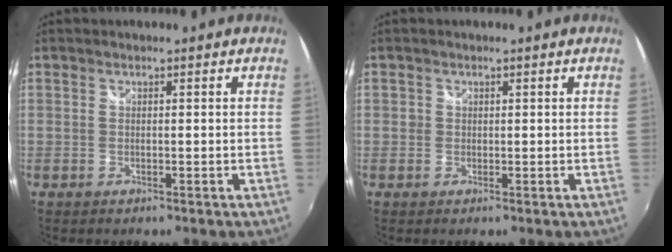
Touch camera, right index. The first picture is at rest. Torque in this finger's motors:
{"motor_torque": [-0.03, -0.01, 0.00, 0.01]}